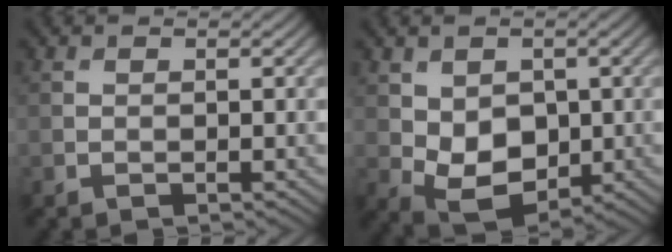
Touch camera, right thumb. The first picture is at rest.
{"total": 6.6, "force": [0.1, 4.8, 4.6], "torque": [-0.102, -0.015, 0.008]}